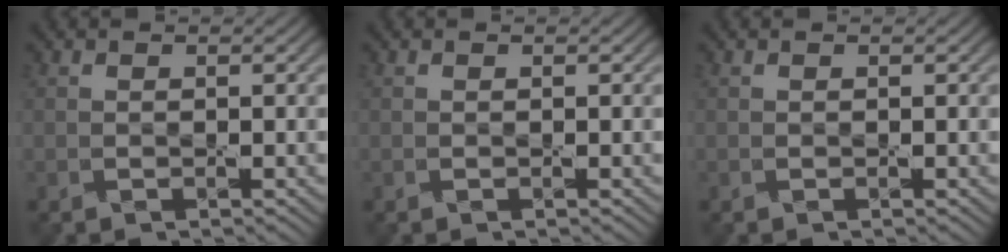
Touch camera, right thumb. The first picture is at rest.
{"total": 0.0}
{"total": 0.0}